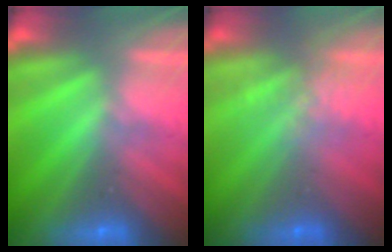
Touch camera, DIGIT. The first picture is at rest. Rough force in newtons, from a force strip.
{"total": 3.8}